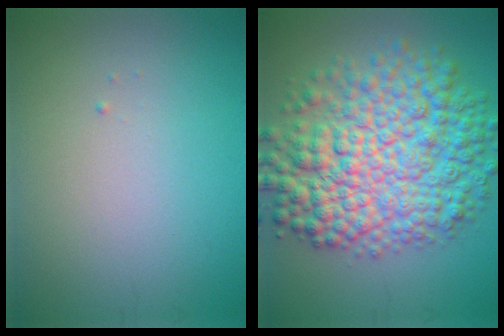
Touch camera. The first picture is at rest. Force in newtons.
{"total": 11.5, "press": 11.5, "slide": 0.1}